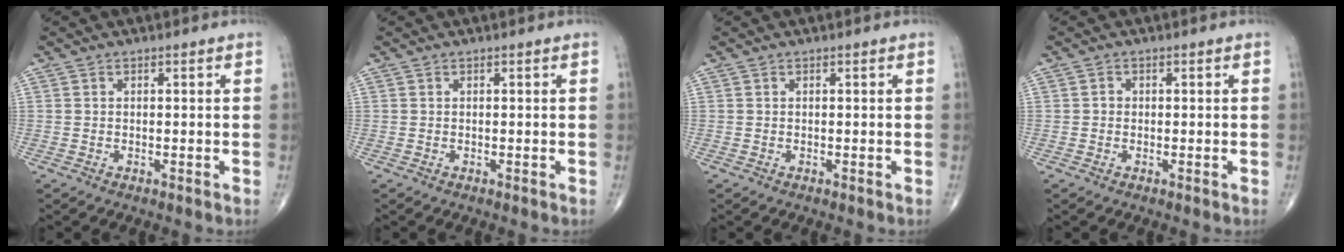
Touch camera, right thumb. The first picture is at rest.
{"total": 0.0}
{"total": 0.0}
{"total": 0.9, "force": [-0.1, 0.8, 0.3], "torque": [0.000, 0.003, -0.004]}